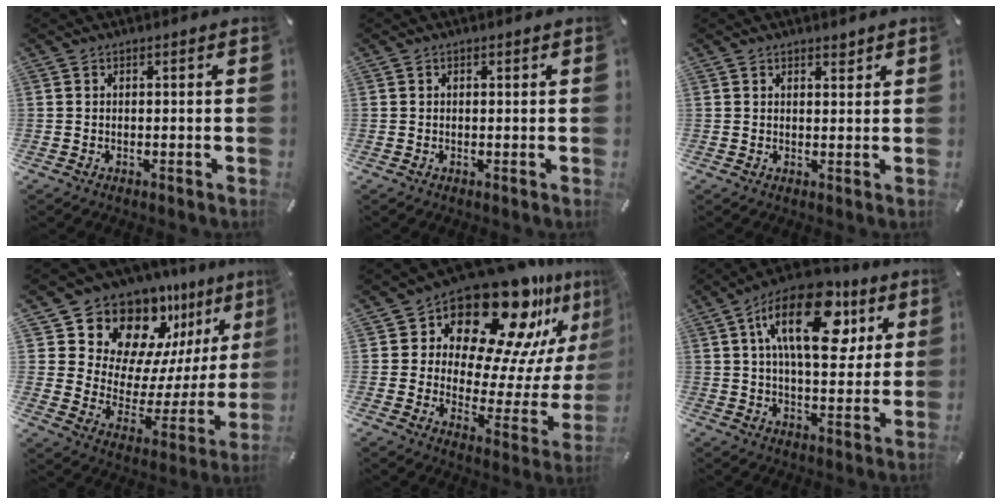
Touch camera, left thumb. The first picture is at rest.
{"total": 0.0}
{"total": 1.6, "force": [1.4, 0.7, 0.4], "torque": [0.006, -0.008, 0.022]}
{"total": 16.2, "force": [14.7, 6.7, 1.2], "torque": [-0.023, -0.162, 0.262]}
{"total": 22.6, "force": [17.5, 9.3, 10.8], "torque": [-0.147, -0.153, 0.291]}
{"total": 20.2, "force": [7.7, 10.1, 15.7], "torque": [-0.259, -0.020, 0.123]}